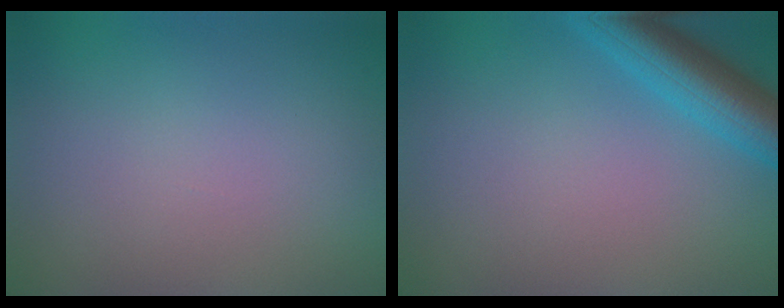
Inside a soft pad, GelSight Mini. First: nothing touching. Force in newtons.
{"total": 5.3, "press": 5.3, "slide": 0.3}